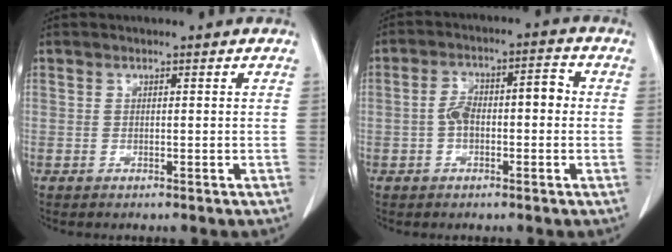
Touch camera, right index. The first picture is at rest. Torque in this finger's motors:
{"motor_torque": [0.17, 0.07, 0.19, 0.06]}